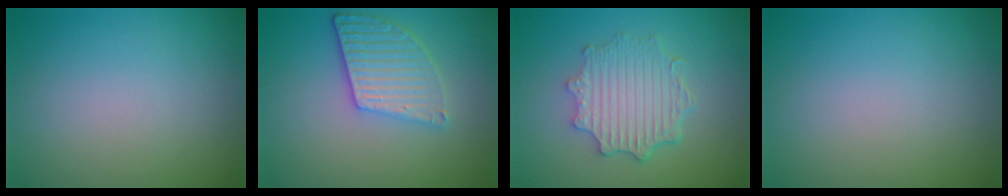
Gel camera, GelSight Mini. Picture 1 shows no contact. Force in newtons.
{"total": 3.7, "press": 3.3, "slide": 1.7}
{"total": 4.6, "press": 3.8, "slide": 2.6}
{"total": 0.0}